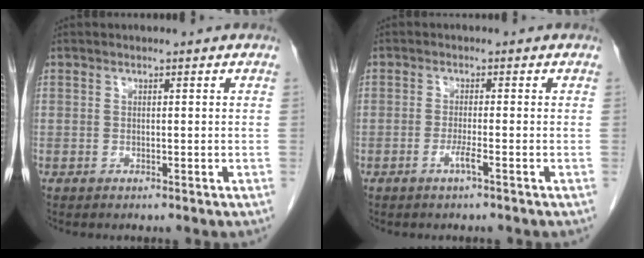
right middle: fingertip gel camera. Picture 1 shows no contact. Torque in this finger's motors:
{"motor_torque": [0.74, -0.28, 0.02, 0.04]}